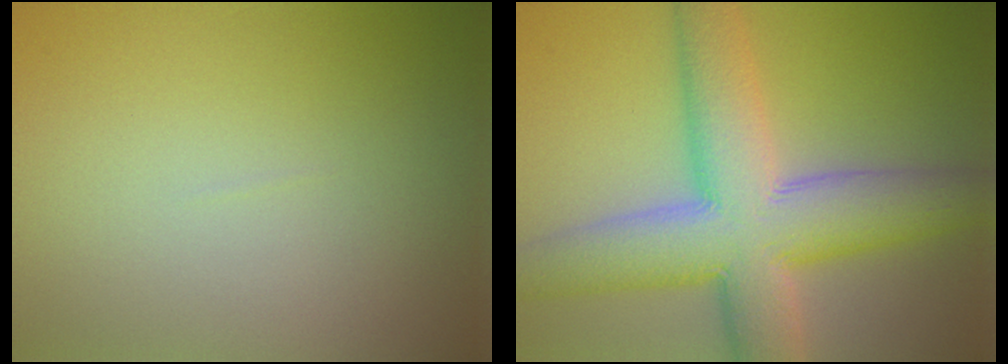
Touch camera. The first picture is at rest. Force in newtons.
{"total": 11.6, "press": 11.6, "slide": 0.7}